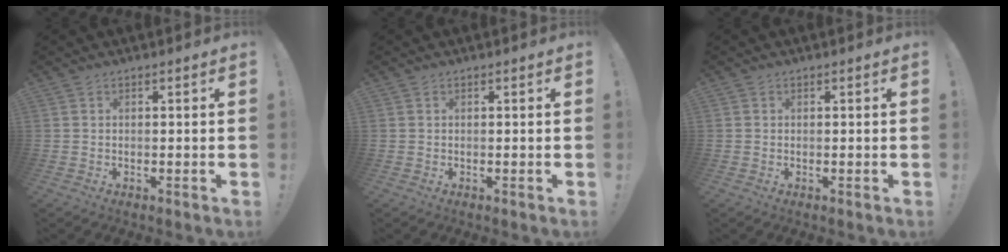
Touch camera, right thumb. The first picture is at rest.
{"total": 0.0}
{"total": 0.0}